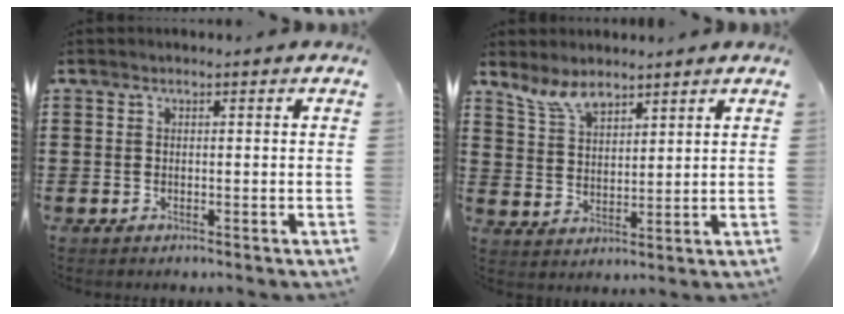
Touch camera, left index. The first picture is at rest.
{"total": 5.5, "force": [4.7, 1.9, 2.2], "torque": [-0.058, -0.009, 0.088]}